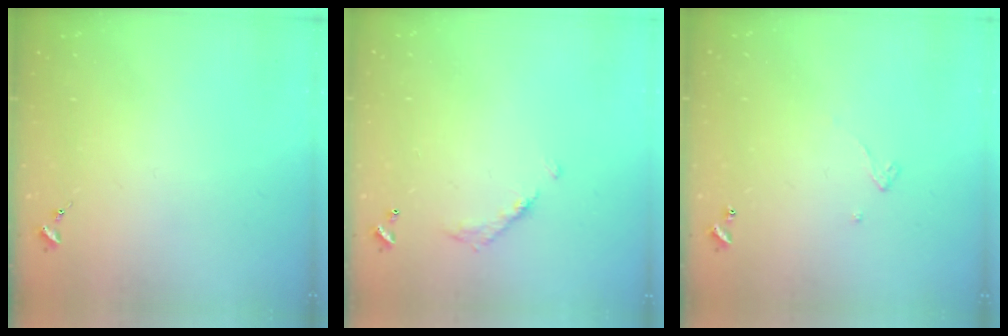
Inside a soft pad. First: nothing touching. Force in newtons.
{"total": 7.9, "press": 7.9, "slide": 0.3}
{"total": 3.2, "press": 3.2, "slide": 0.1}